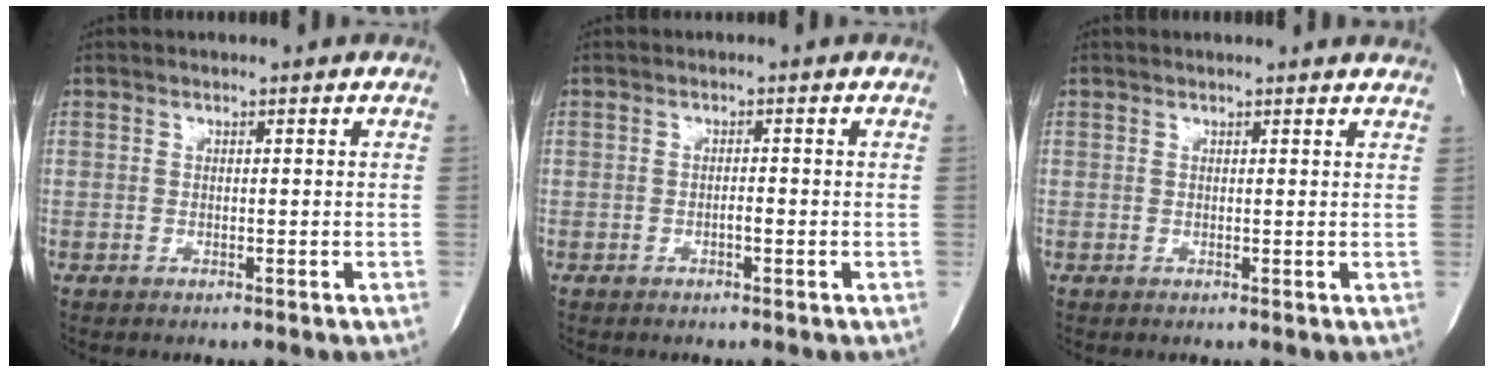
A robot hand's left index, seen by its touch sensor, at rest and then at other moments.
{"total": 0.9, "force": [-0.4, 0.2, 0.8], "torque": [-0.015, 0.002, -0.008]}
{"total": 5.4, "force": [5.2, 0.5, 1.3], "torque": [-0.014, 0.003, 0.039]}